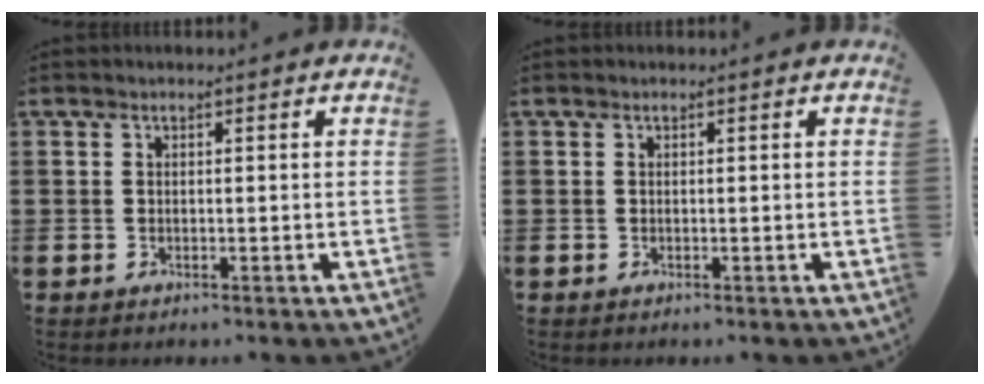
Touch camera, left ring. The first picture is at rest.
{"total": 0.0}